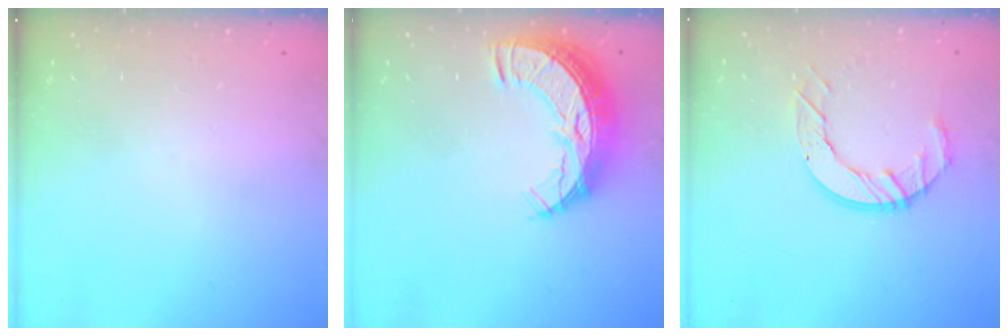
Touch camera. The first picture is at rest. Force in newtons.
{"total": 12.4, "press": 12.4, "slide": 1.0}
{"total": 9.1, "press": 9.1, "slide": 0.9}